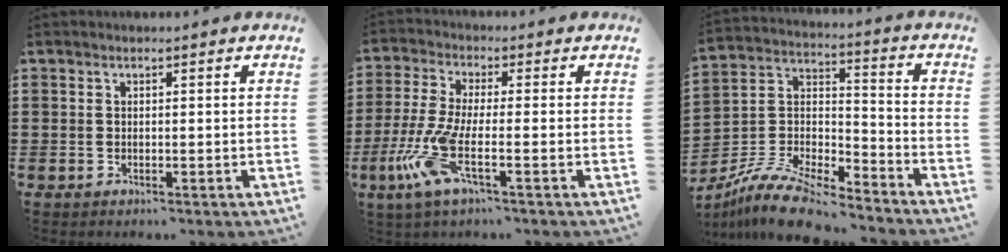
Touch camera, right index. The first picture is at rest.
{"total": 7.6, "force": [-3.0, 1.6, 6.8], "torque": [-0.172, -0.020, -0.062]}
{"total": 11.6, "force": [-10.3, 2.1, 4.7], "torque": [-0.103, 0.022, -0.206]}